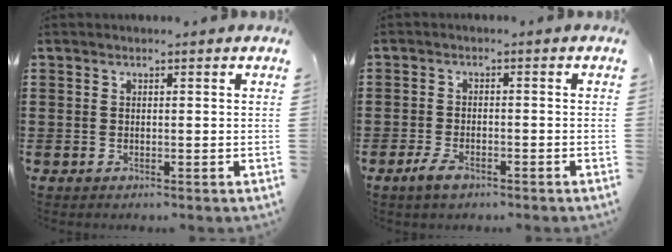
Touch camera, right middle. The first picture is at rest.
{"total": 3.9, "force": [-2.6, 1.1, 2.6], "torque": [-0.064, -0.003, -0.053]}